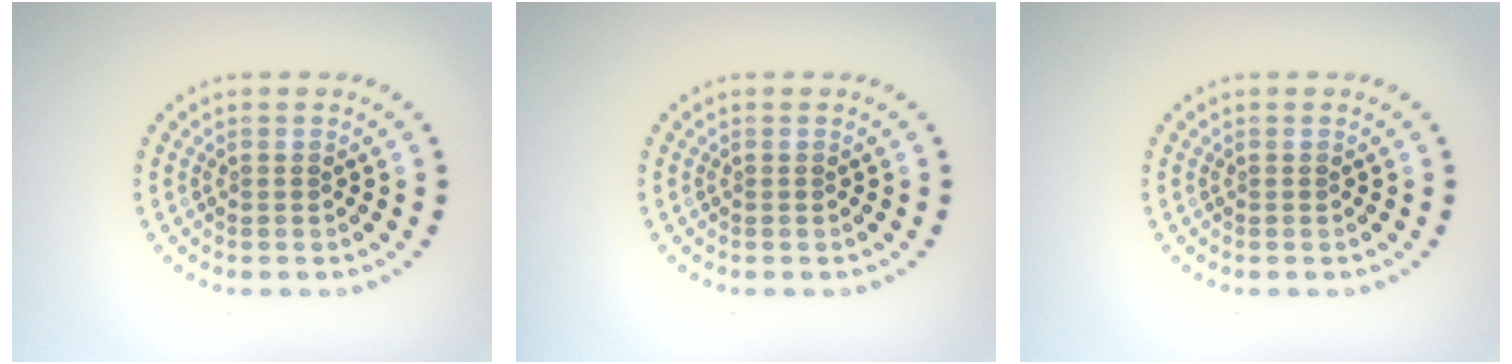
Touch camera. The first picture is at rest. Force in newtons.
{"total": 0.0}
{"total": 0.0}